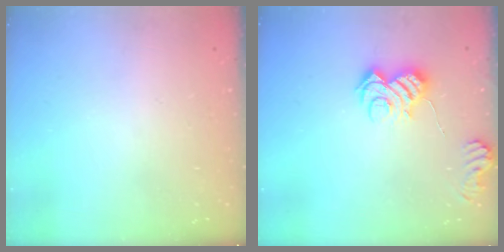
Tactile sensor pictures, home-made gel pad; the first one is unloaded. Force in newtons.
{"total": 8.5, "press": 8.4, "slide": 0.9}